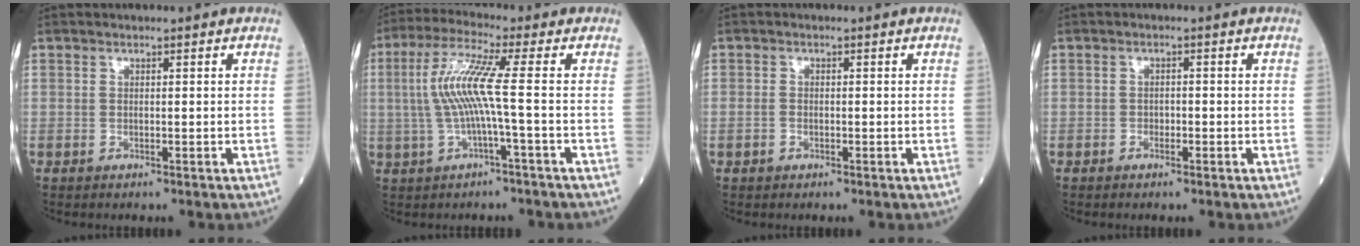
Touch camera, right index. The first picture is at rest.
{"total": 7.8, "force": [-0.3, -0.6, 7.8], "torque": [-0.168, 0.020, -0.006]}
{"total": 1.1, "force": [-0.4, 0.9, 0.6], "torque": [-0.013, 0.003, -0.004]}
{"total": 1.2, "force": [-0.6, 0.8, 0.7], "torque": [-0.006, 0.004, -0.010]}